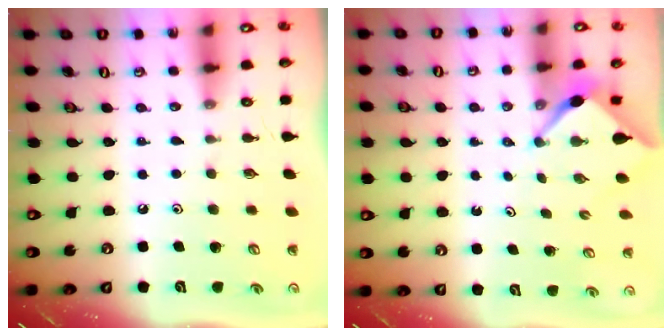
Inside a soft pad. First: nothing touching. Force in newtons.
{"total": 2.5, "press": 2.5, "slide": 0.2}